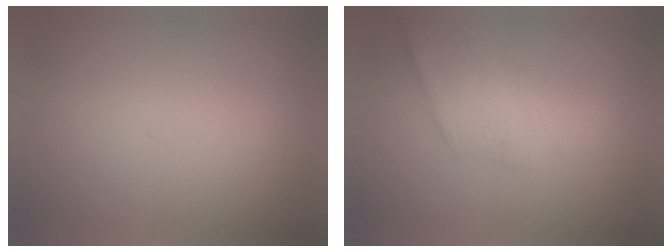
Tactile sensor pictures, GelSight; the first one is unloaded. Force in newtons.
{"total": 2.2}